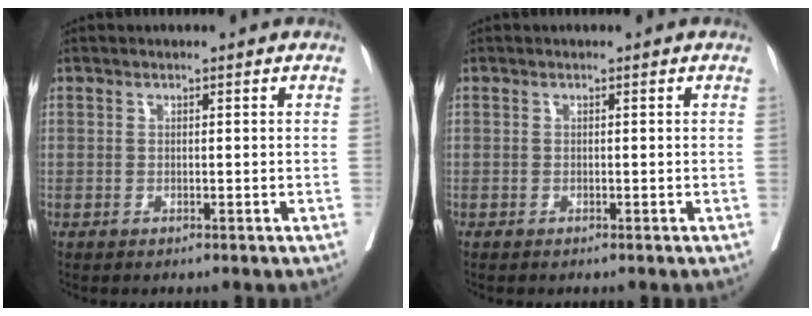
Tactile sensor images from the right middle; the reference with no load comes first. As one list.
[{"total": 0.0}]